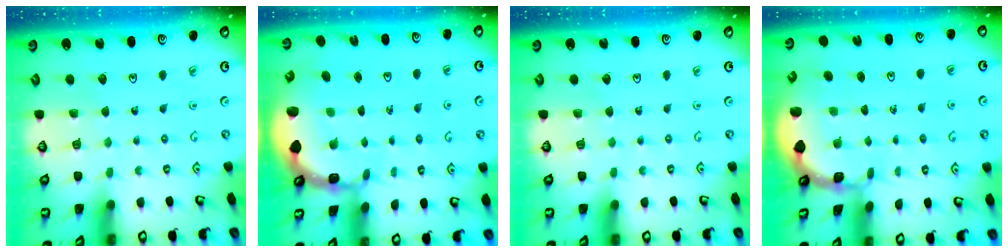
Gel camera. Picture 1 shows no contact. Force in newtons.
{"total": 2.5, "press": 2.4, "slide": 0.9}
{"total": 0.0}
{"total": 1.0, "press": 1.0, "slide": 0.2}